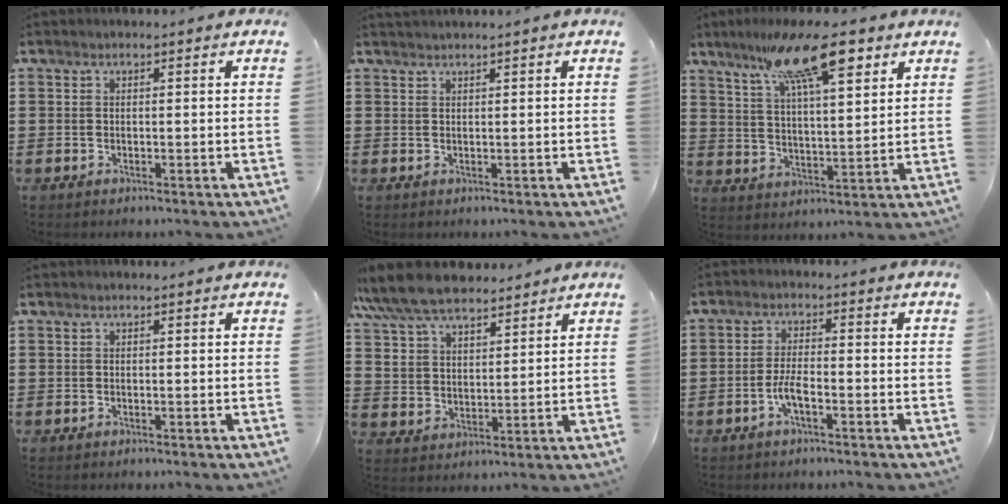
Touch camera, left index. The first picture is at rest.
{"total": 0.7, "force": [0.7, -0.1, 0.1], "torque": [-0.003, -0.002, 0.015]}
{"total": 15.4, "force": [9.7, 4.4, 11.2], "torque": [-0.202, -0.019, 0.161]}
{"total": 0.0}
{"total": 8.8, "force": [7.7, 3.0, 3.0], "torque": [-0.089, -0.014, 0.143]}
{"total": 3.8, "force": [-1.8, 1.1, 3.2], "torque": [-0.075, -0.001, -0.038]}